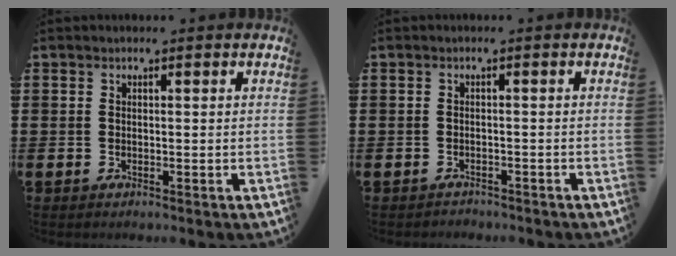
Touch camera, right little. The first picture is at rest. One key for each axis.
{"total": 0.8, "fx": -0.8, "fy": 0.2, "fz": 0.0, "tx": -0.003, "ty": 0.001, "tz": -0.017}